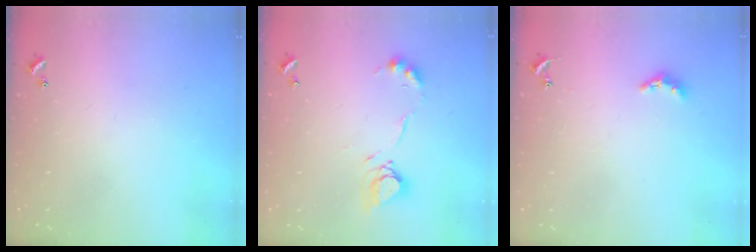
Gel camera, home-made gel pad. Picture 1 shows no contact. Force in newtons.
{"total": 12.5, "press": 12.5, "slide": 1.1}
{"total": 3.1, "press": 3.1, "slide": 0.6}